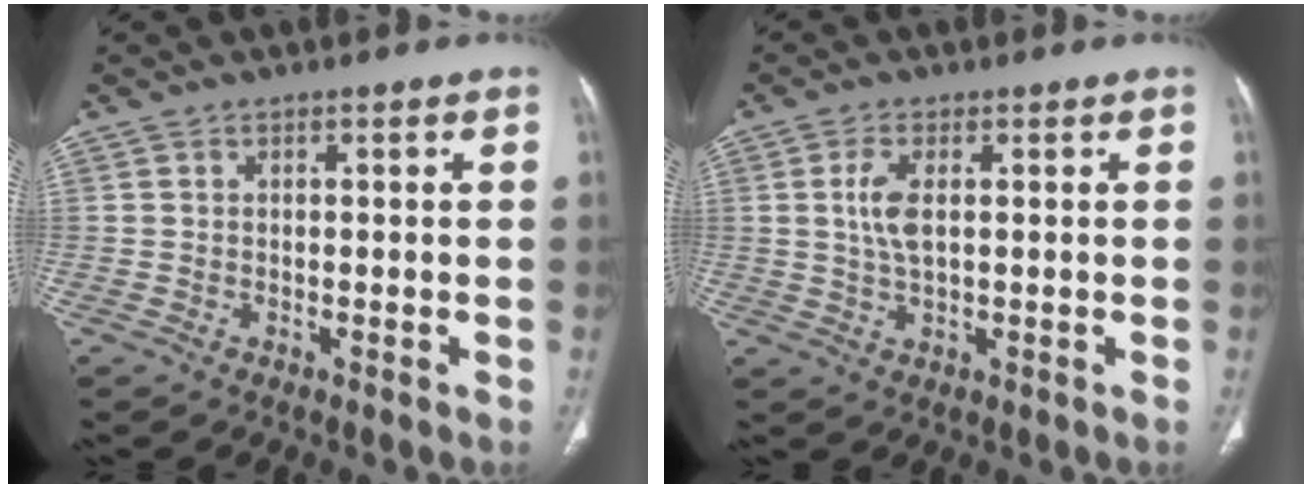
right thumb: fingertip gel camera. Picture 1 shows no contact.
{"total": 4.9, "force": [0.9, 2.1, 4.3], "torque": [-0.100, -0.002, 0.019]}